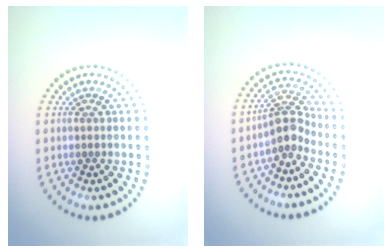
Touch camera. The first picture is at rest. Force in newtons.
{"total": 2.9, "press": 2.2, "slide": 1.8}